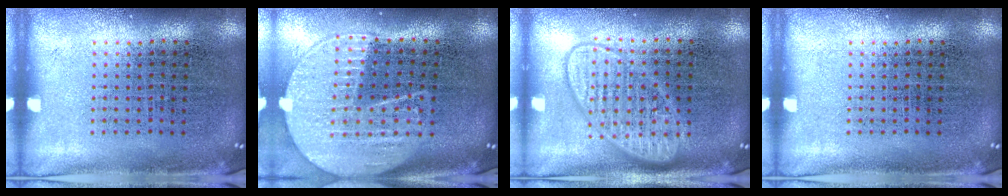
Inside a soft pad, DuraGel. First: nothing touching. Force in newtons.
{"total": 2.2, "press": 1.9, "slide": 1.0}
{"total": 2.8, "press": 2.8, "slide": 0.5}
{"total": 0.0}